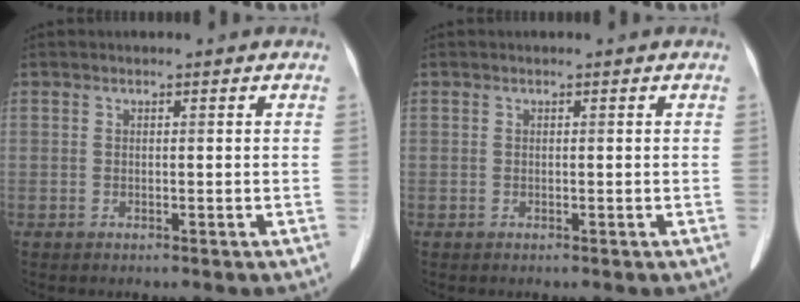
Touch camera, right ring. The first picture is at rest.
{"total": 0.0}